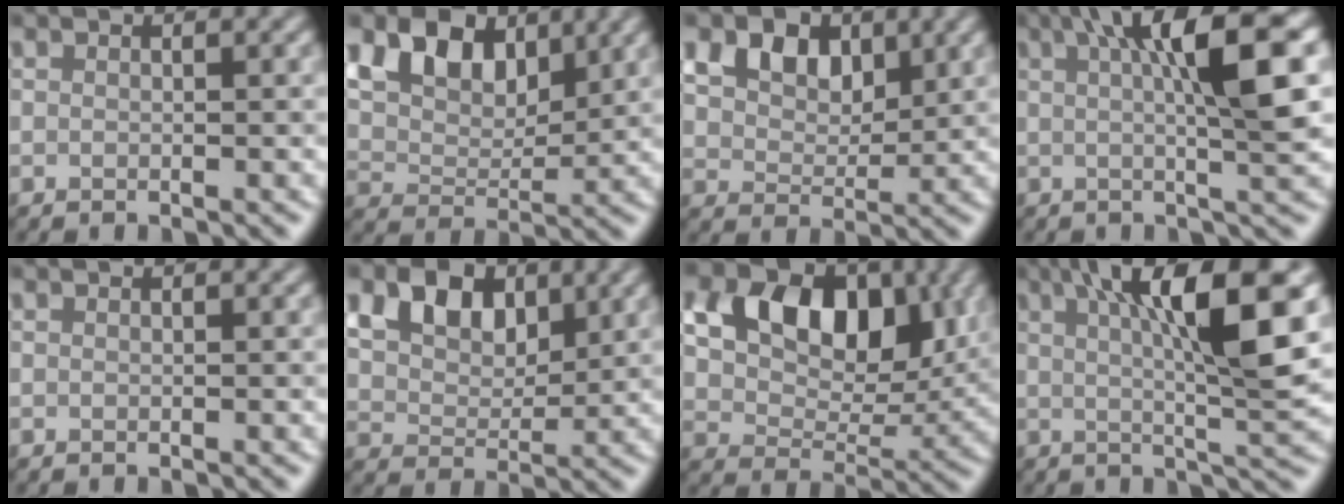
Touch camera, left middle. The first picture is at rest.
{"total": 8.0, "force": [4.4, 4.9, 4.5], "torque": [-0.093, 0.011, 0.062]}
{"total": 7.4, "force": [3.9, 5.0, 3.7], "torque": [-0.084, 0.013, 0.065]}
{"total": 9.4, "force": [2.8, 1.7, 8.8], "torque": [-0.107, 0.014, 0.039]}
{"total": 0.0}
{"total": 7.4, "force": [3.6, 5.0, 4.1], "torque": [-0.092, 0.013, 0.058]}
{"total": 12.0, "force": [4.6, 7.9, 7.8], "torque": [-0.120, 0.007, 0.072]}
{"total": 10.5, "force": [3.1, 2.1, 9.8], "torque": [-0.133, 0.005, 0.046]}